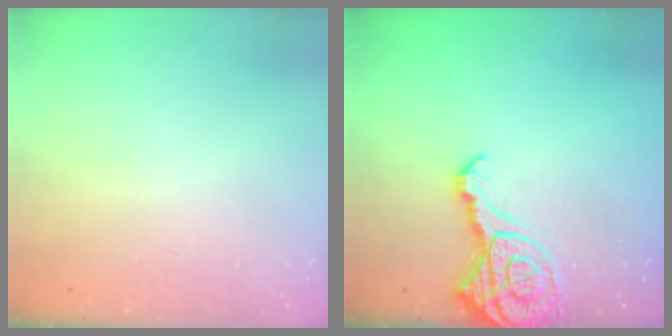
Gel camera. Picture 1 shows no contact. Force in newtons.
{"total": 12.9, "press": 12.8, "slide": 1.4}